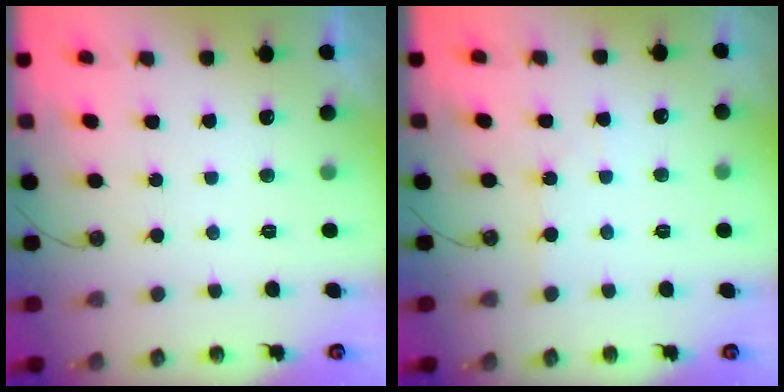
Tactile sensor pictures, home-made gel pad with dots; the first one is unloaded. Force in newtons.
{"total": 2.1, "press": 2.0, "slide": 0.3}